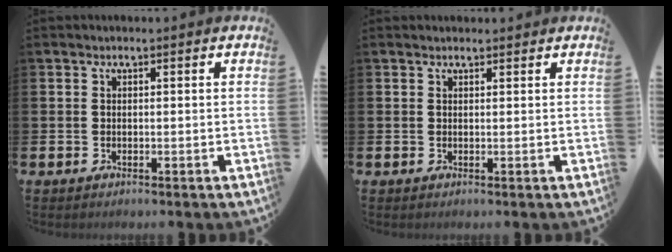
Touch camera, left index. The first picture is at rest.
{"total": 0.8, "force": [0.8, 0.2, 0.2], "torque": [0.006, -0.001, 0.012]}